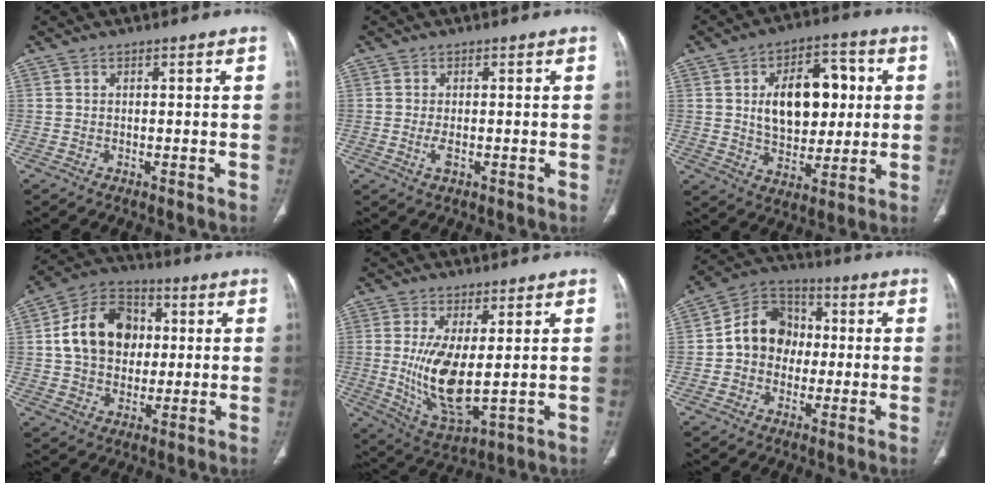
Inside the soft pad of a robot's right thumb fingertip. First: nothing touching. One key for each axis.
{"total": 2.0, "fx": -0.5, "fy": 0.8, "fz": 1.7, "tx": -0.042, "ty": -0.006, "tz": -0.008}
{"total": 16.4, "fx": 2.6, "fy": 10.1, "fz": 12.6, "tx": -0.147, "ty": 0.009, "tz": 0.045}
{"total": 15.2, "fx": 2.0, "fy": 11.7, "fz": 9.6, "tx": -0.136, "ty": 0.017, "tz": 0.030}
{"total": 11.6, "fx": 0.4, "fy": 4.2, "fz": 10.8, "tx": -0.214, "ty": -0.030, "tz": 0.025}
{"total": 11.6, "fx": -0.2, "fy": 9.8, "fz": 6.2, "tx": -0.071, "ty": 0.033, "tz": -0.015}